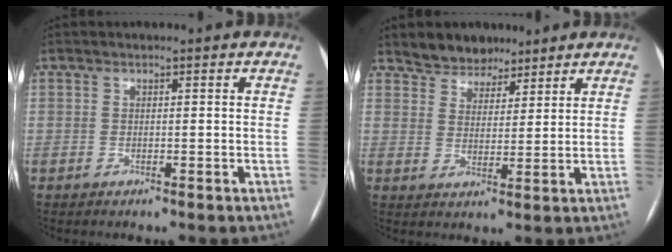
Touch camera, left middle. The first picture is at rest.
{"total": 6.0, "force": [4.9, 3.2, 1.0], "torque": [-0.016, 0.010, 0.087]}